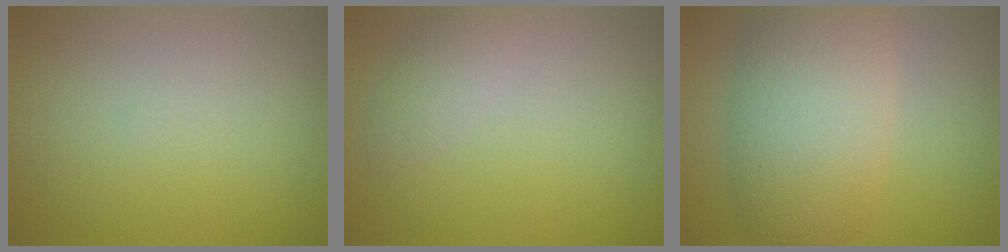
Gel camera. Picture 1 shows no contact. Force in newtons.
{"total": 1.5, "press": 1.5, "slide": 0.1}
{"total": 8.3, "press": 8.2, "slide": 0.3}